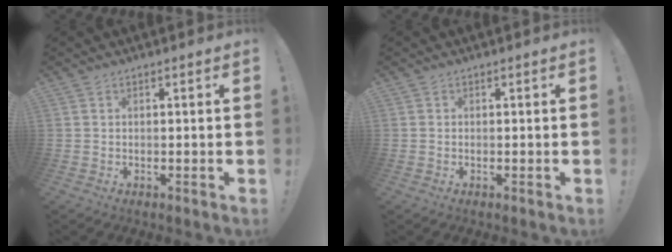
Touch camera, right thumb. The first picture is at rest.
{"total": 0.0}